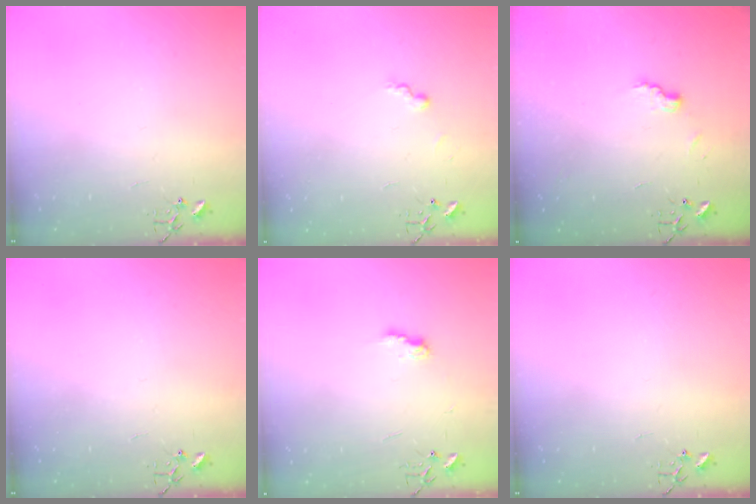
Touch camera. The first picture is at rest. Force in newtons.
{"total": 5.9, "press": 5.8, "slide": 0.6}
{"total": 6.7, "press": 6.6, "slide": 0.7}
{"total": 0.0}
{"total": 6.3, "press": 6.3, "slide": 0.1}
{"total": 0.0}